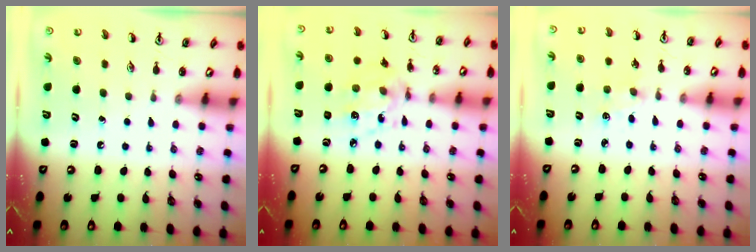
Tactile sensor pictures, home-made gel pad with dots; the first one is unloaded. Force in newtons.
{"total": 9.3, "press": 9.3, "slide": 0.7}
{"total": 1.3, "press": 1.3, "slide": 0.2}